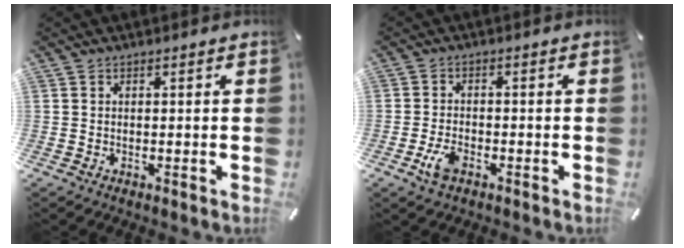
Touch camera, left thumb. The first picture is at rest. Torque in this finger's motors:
{"motor_torque": [-0.28, 0.40, -0.04, -0.02, 0.04]}